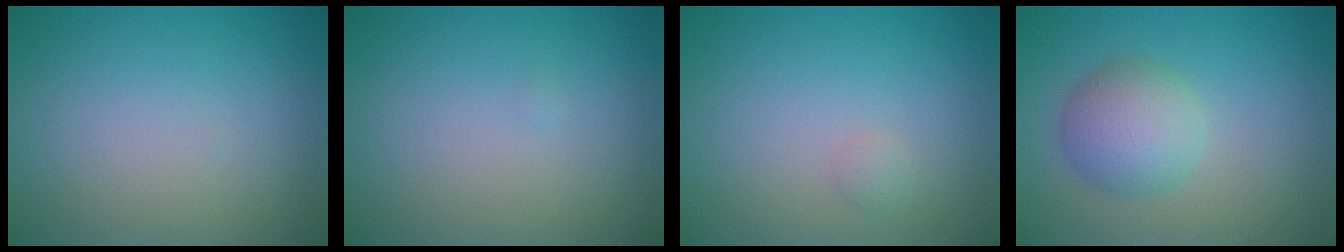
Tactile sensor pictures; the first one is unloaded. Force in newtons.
{"total": 0.0}
{"total": 0.6, "press": 0.6, "slide": 0.0}
{"total": 4.0, "press": 4.0, "slide": 0.1}